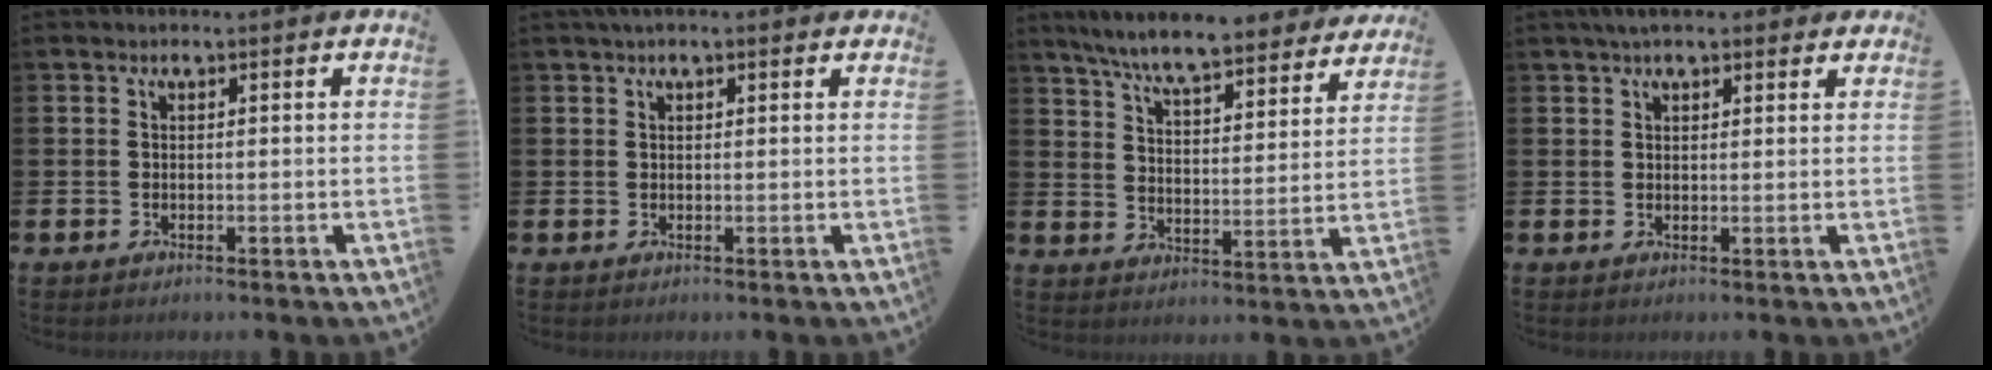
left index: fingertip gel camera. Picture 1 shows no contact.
{"total": 1.4, "force": [1.0, 0.5, 0.8], "torque": [-0.015, 0.007, 0.016]}
{"total": 8.2, "force": [7.7, 0.7, 3.0], "torque": [-0.085, -0.050, 0.133]}
{"total": 3.4, "force": [2.8, 1.2, 1.6], "torque": [-0.027, -0.002, 0.049]}